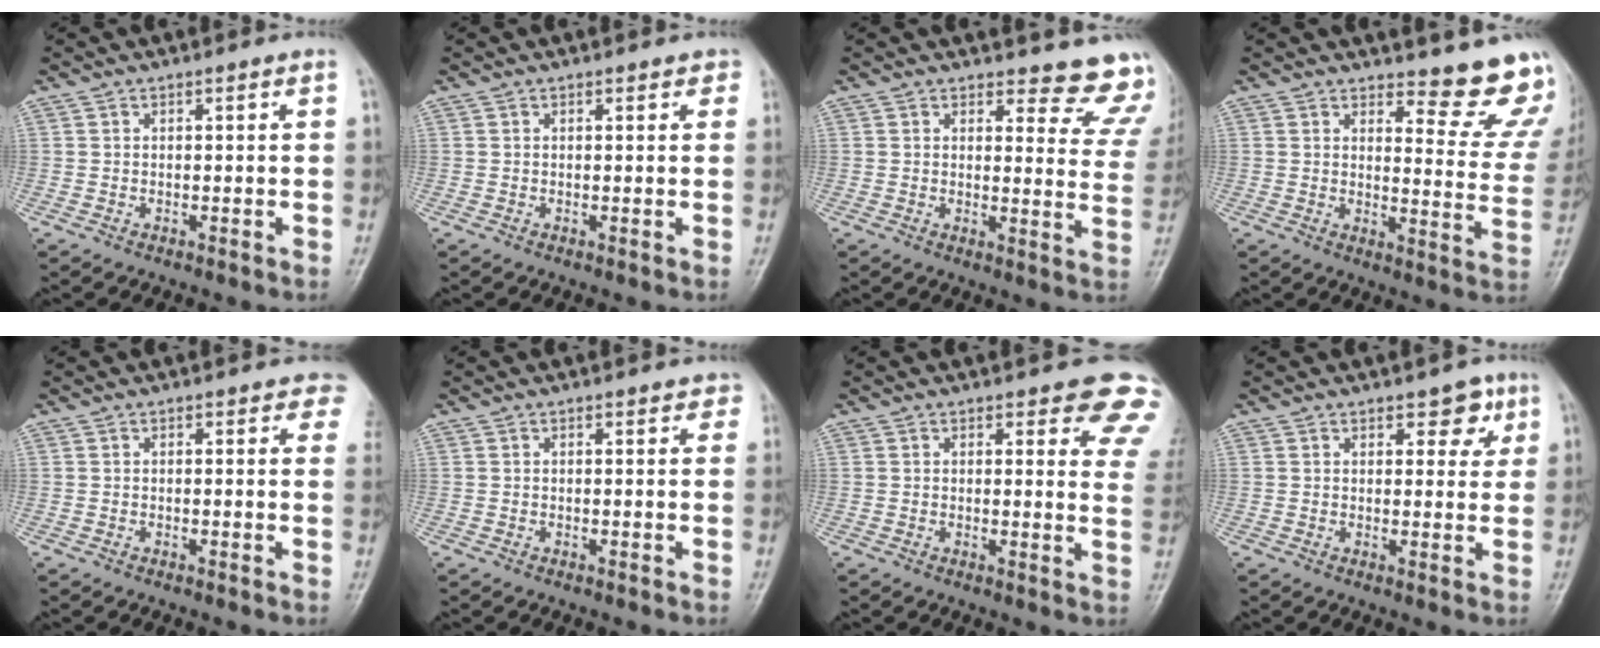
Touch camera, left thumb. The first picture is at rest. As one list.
[{"total": 1.6, "force": [0.9, 0.9, 1.0], "torque": [0.002, 0.000, 0.006]}, {"total": 12.8, "force": [12.2, 3.3, 1.9], "torque": [0.028, -0.120, 0.106]}, {"total": 14.1, "force": [12.6, 3.6, 5.1], "torque": [-0.016, -0.126, 0.134]}, {"total": 3.3, "force": [2.0, 1.7, 2.0], "torque": [0.010, -0.003, 0.008]}, {"total": 2.0, "force": [1.2, 1.1, 1.2], "torque": [0.005, -0.001, 0.009]}, {"total": 9.8, "force": [6.8, 3.5, 6.1], "torque": [-0.025, -0.033, 0.059]}, {"total": 4.7, "force": [2.6, 2.7, 2.8], "torque": [-0.006, -0.011, 0.029]}]